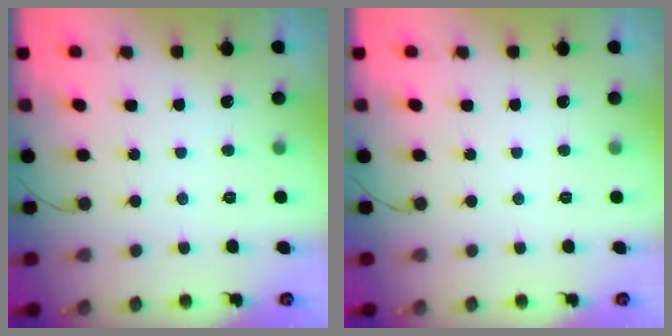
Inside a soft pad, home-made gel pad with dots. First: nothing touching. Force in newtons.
{"total": 0.0}